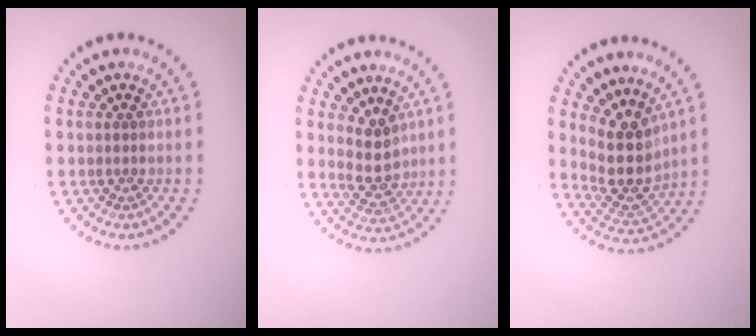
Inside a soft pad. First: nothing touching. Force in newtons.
{"total": 2.8, "press": 2.6, "slide": 1.1}
{"total": 4.2, "press": 3.4, "slide": 2.4}